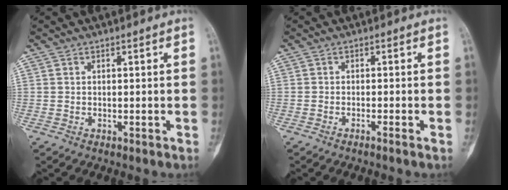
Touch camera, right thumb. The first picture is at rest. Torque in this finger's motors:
{"motor_torque": [0.01, 0.02, 0.06, 0.09, -0.01]}